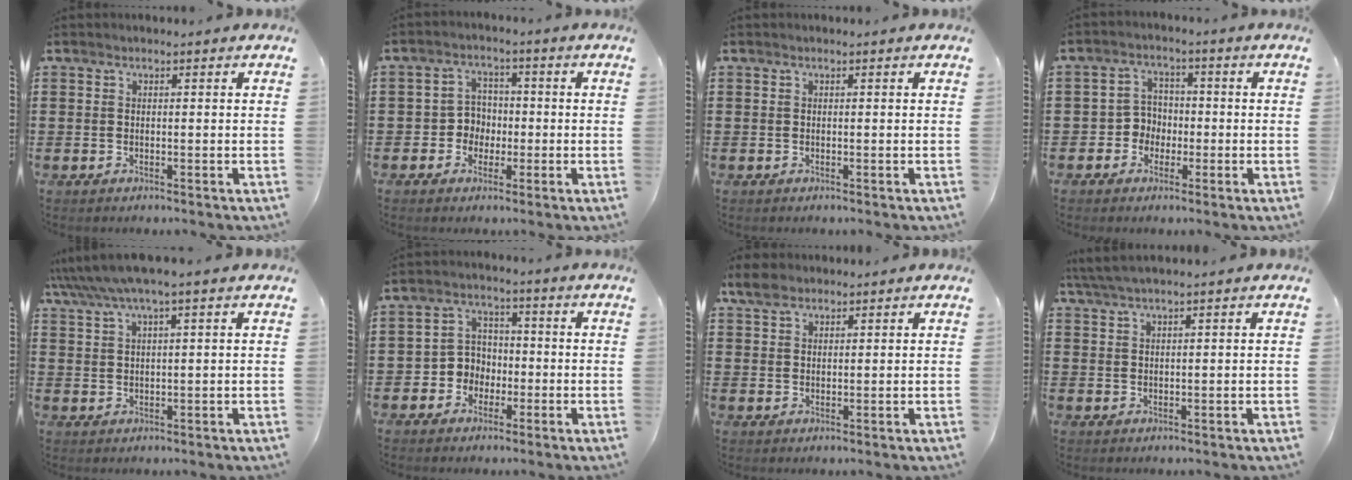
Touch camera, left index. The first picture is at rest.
{"total": 4.0, "force": [-1.1, 3.7, 1.2], "torque": [-0.038, 0.009, -0.025]}
{"total": 0.0}
{"total": 3.9, "force": [-1.5, 3.4, 1.3], "torque": [-0.036, 0.008, -0.034]}
{"total": 4.3, "force": [2.9, 0.0, 3.2], "torque": [-0.070, -0.003, 0.050]}
{"total": 4.5, "force": [-1.8, 4.0, 1.0], "torque": [-0.041, 0.009, -0.042]}
{"total": 3.7, "force": [2.7, 1.8, 1.7], "torque": [-0.042, 0.008, 0.050]}
{"total": 2.7, "force": [2.1, 0.0, 1.6], "torque": [-0.035, 0.004, 0.041]}